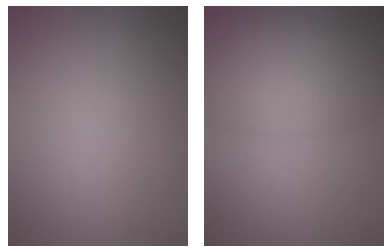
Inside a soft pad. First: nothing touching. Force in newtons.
{"total": 5.8, "press": 5.8, "slide": 0.1}